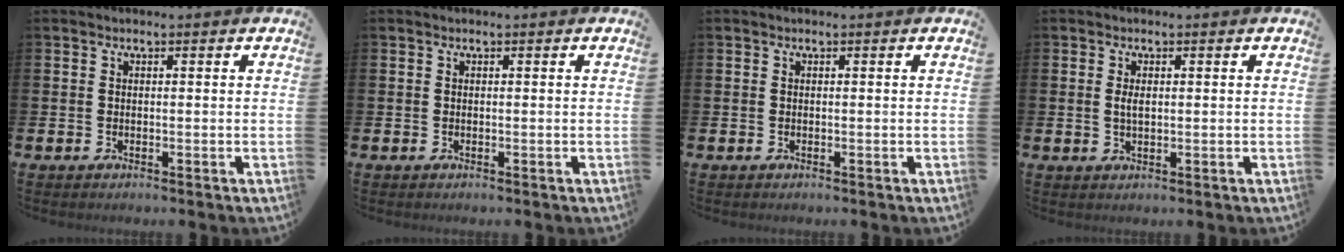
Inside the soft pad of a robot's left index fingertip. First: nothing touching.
{"total": 0.0}
{"total": 0.0}
{"total": 1.6, "force": [0.2, 0.8, 1.4], "torque": [-0.015, -0.001, -0.001]}